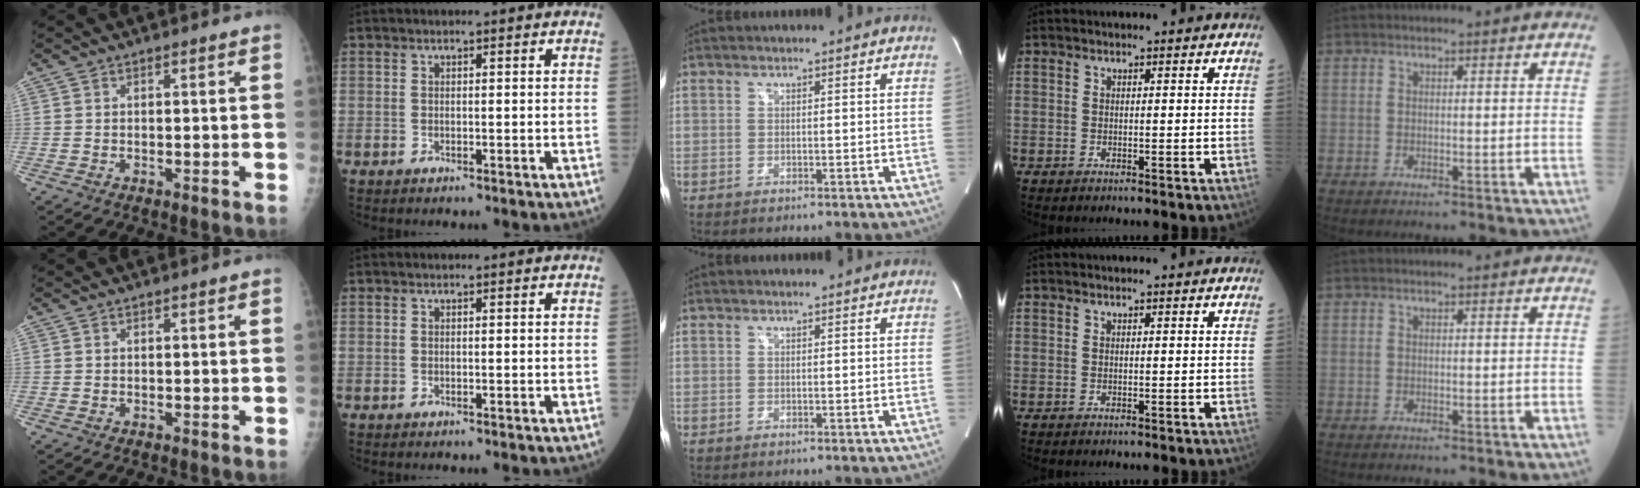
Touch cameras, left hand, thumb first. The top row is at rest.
{}